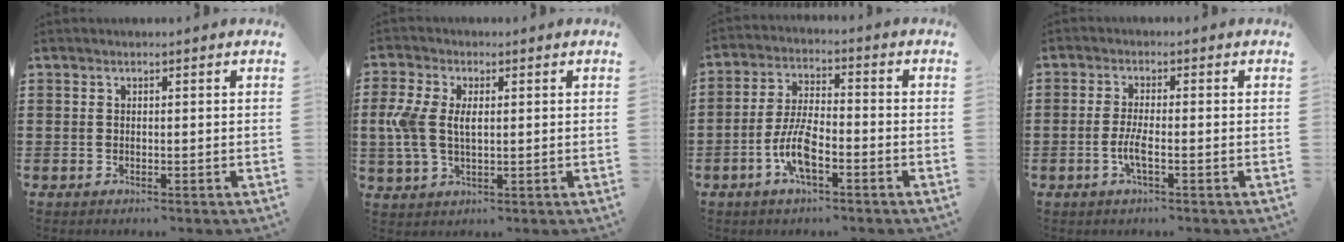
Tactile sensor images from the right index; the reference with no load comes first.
{"total": 5.8, "force": [0.4, 3.2, 4.8], "torque": [-0.126, 0.000, -0.002]}
{"total": 7.2, "force": [-3.1, 2.4, 6.0], "torque": [-0.139, -0.004, -0.064]}
{"total": 3.2, "force": [-1.2, 0.5, 2.9], "torque": [-0.064, -0.004, -0.026]}